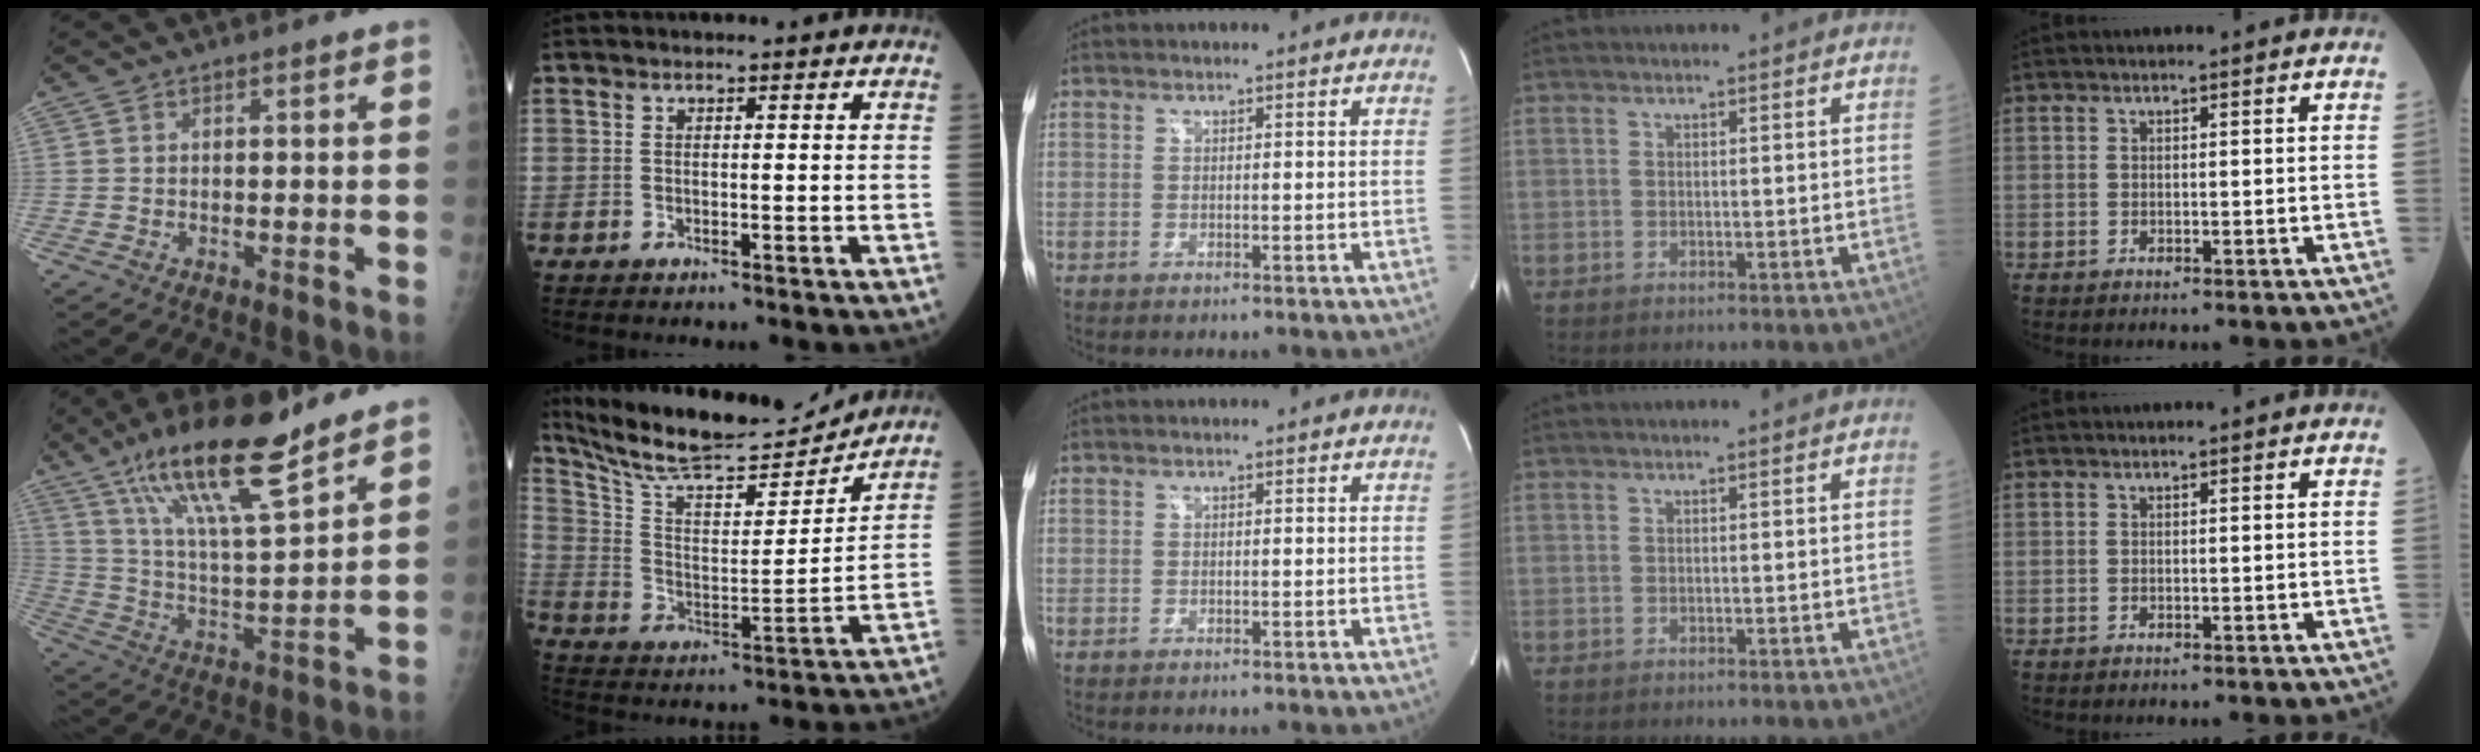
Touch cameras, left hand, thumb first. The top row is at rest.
{"thumb": {"total": 18.8, "force": [13.2, 3.6, 12.9], "torque": [-0.214, -0.063, 0.240]}, "index": {"total": 18.4, "force": [17.1, 1.8, 6.5], "torque": [-0.126, -0.007, 0.282]}}